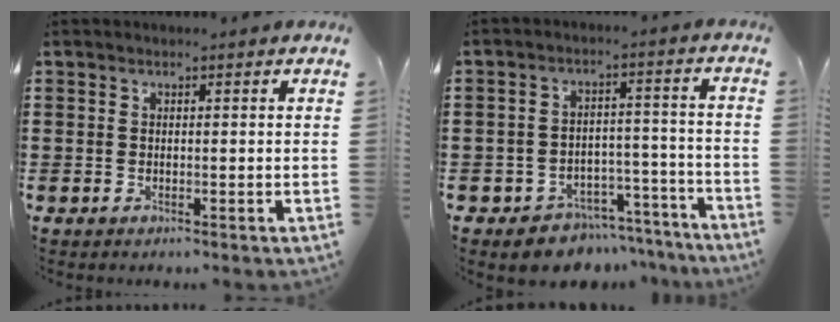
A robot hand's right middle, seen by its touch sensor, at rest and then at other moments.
{"total": 5.4, "force": [-5.1, 1.9, 0.4], "torque": [-0.008, 0.023, -0.102]}